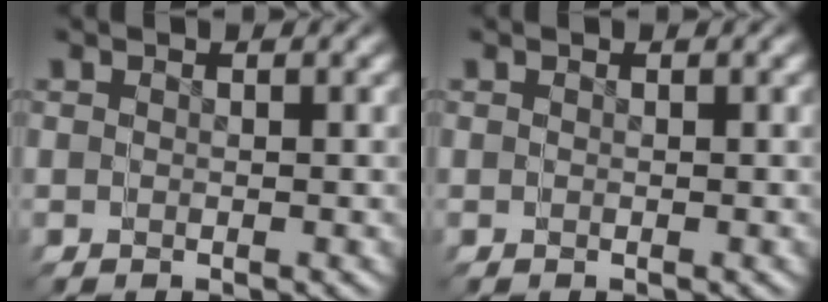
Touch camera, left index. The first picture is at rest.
{"total": 0.0}